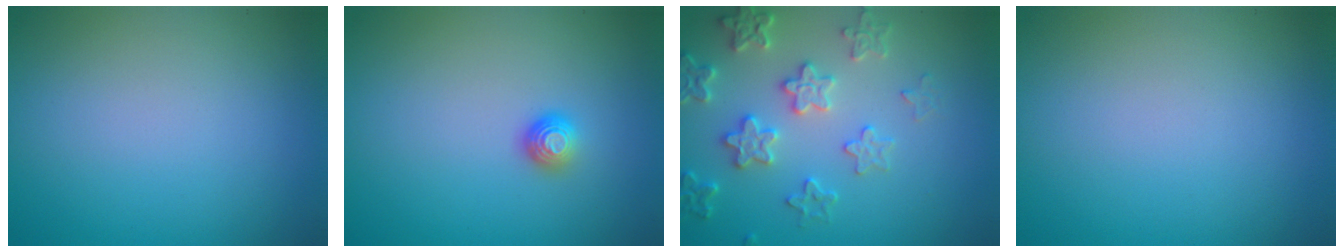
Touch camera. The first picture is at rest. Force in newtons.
{"total": 1.3, "press": 1.0, "slide": 0.9}
{"total": 4.0, "press": 3.8, "slide": 1.2}
{"total": 0.0}